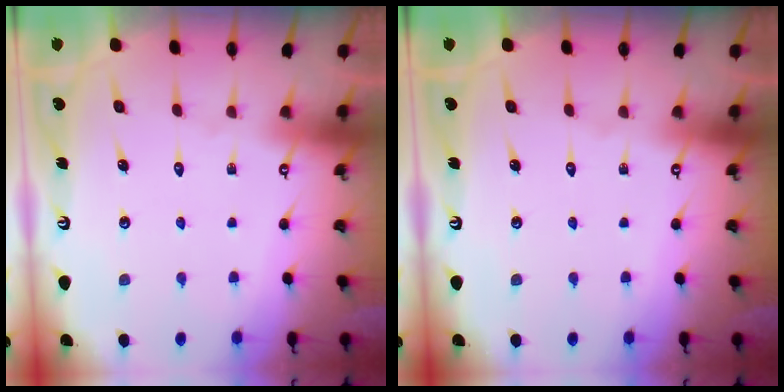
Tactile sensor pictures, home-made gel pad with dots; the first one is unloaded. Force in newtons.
{"total": 0.0}